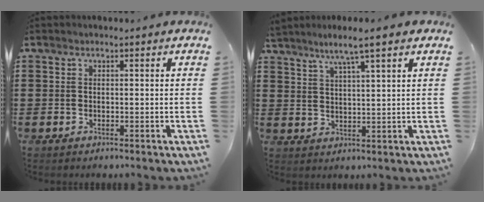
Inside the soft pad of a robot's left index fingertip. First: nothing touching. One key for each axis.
{"total": 5.3, "fx": 4.0, "fy": -0.1, "fz": 3.4, "tx": -0.076, "ty": -0.009, "tz": 0.067}